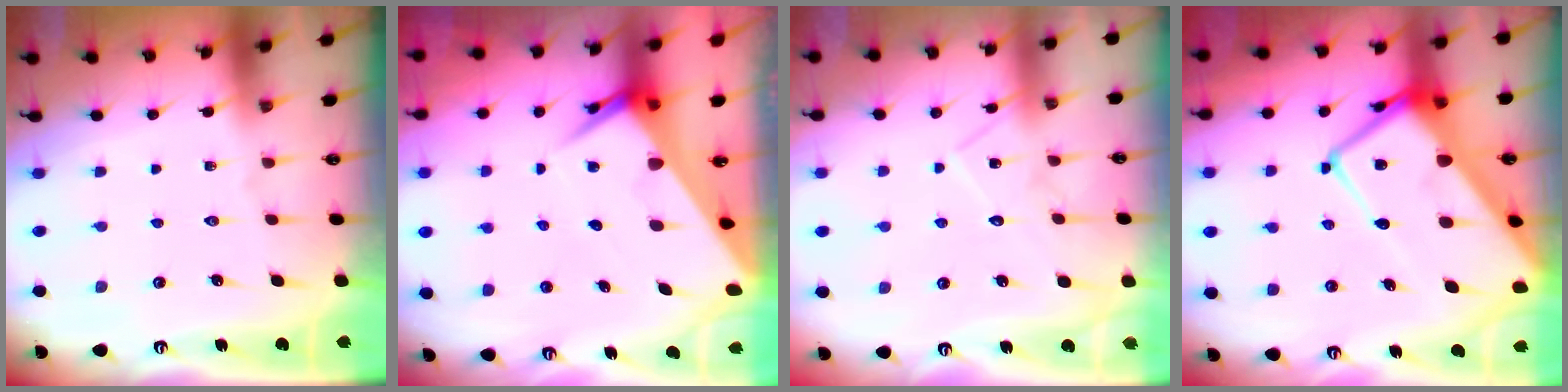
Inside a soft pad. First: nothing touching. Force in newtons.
{"total": 8.4, "press": 8.3, "slide": 0.8}
{"total": 10.6, "press": 10.6, "slide": 0.6}
{"total": 18.0, "press": 17.9, "slide": 1.6}